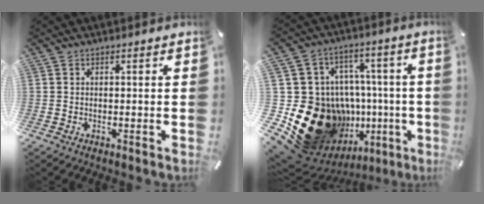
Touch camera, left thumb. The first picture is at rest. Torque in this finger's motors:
{"motor_torque": [1.09, 1.53, 1.31, 0.06, 0.52]}